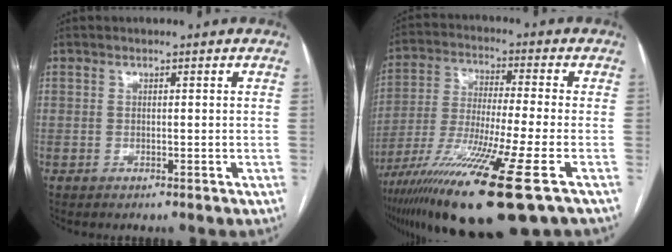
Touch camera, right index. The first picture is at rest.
{"total": 19.7, "force": [-11.1, 0.6, 16.2], "torque": [-0.292, -0.054, -0.201]}